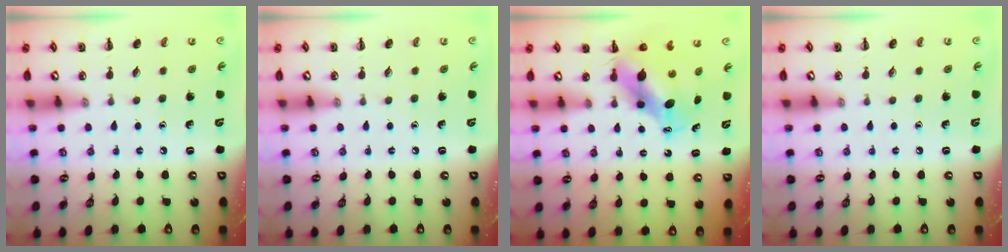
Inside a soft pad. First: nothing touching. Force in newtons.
{"total": 0.0}
{"total": 6.6, "press": 6.5, "slide": 1.3}
{"total": 0.0}